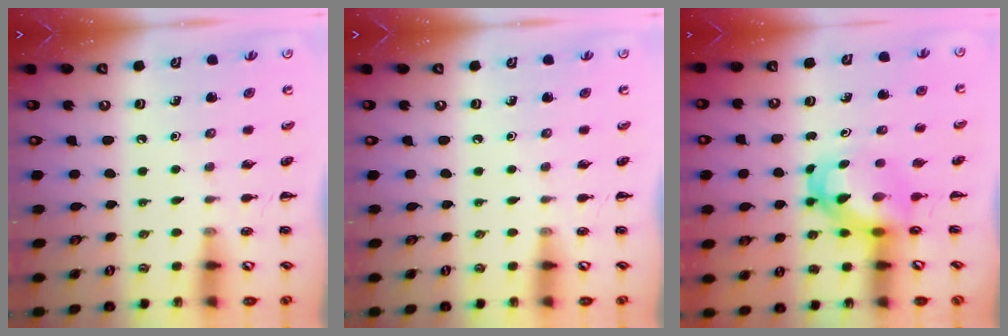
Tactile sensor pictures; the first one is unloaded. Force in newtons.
{"total": 0.0}
{"total": 4.8, "press": 4.6, "slide": 1.1}